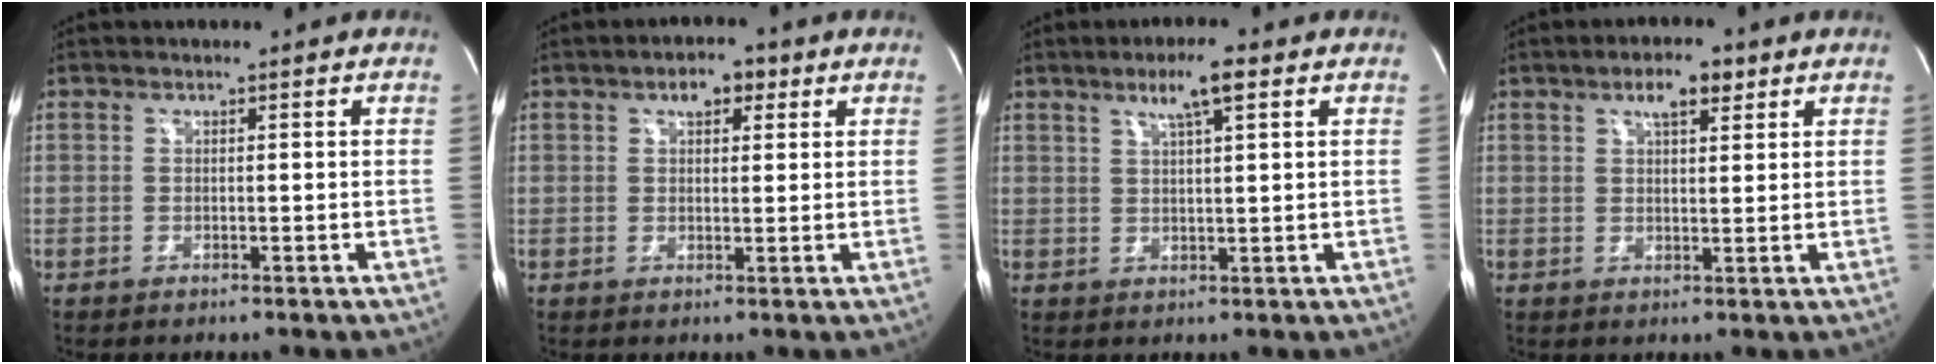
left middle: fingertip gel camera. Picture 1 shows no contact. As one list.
[{"total": 3.8, "force": [2.0, 1.9, 2.7], "torque": [-0.043, 0.016, 0.030]}, {"total": 5.1, "force": [2.8, 0.3, 4.2], "torque": [-0.075, 0.007, 0.048]}, {"total": 4.7, "force": [2.7, 1.5, 3.4], "torque": [-0.062, 0.011, 0.046]}]